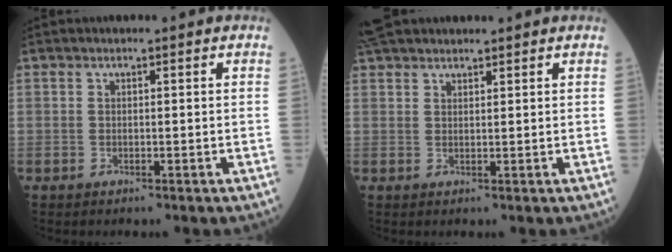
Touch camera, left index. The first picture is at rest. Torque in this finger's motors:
{"motor_torque": [-0.59, -0.57, 0.04, -0.01]}